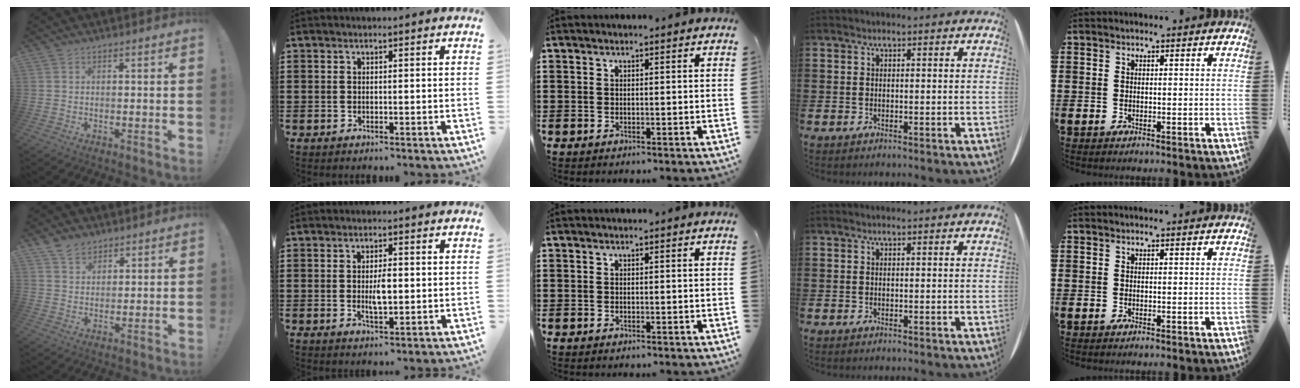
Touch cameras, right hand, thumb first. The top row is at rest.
{"thumb": {"total": 5.3, "force": [4.0, 3.3, 1.3], "torque": [-0.022, -0.018, 0.076]}, "index": {"total": 3.6, "force": [-0.1, 1.4, 3.4], "torque": [-0.063, 0.002, -0.001]}}